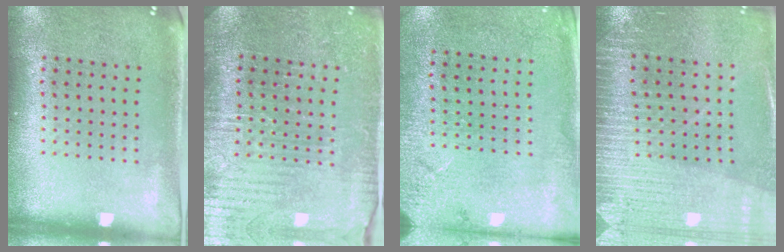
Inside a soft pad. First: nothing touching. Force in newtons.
{"total": 3.7, "press": 3.6, "slide": 0.9}
{"total": 2.6, "press": 2.3, "slide": 1.0}
{"total": 3.2, "press": 3.2, "slide": 0.2}